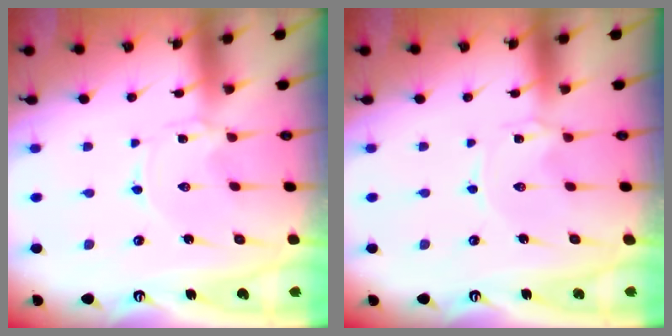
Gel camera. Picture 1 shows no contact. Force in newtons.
{"total": 0.0}